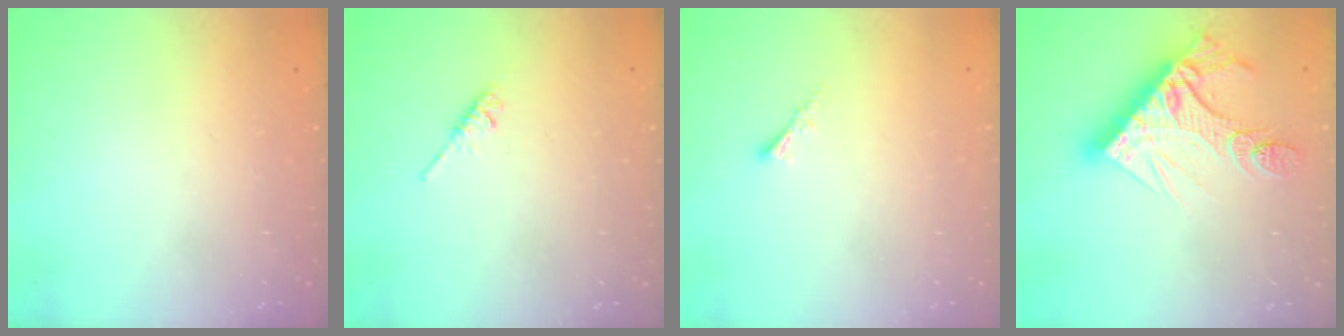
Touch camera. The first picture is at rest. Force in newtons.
{"total": 3.3, "press": 3.2, "slide": 0.5}
{"total": 1.8, "press": 1.7, "slide": 0.5}
{"total": 16.2, "press": 16.2, "slide": 1.5}